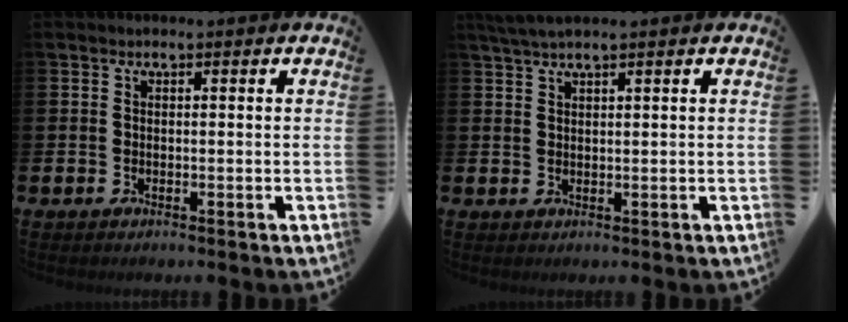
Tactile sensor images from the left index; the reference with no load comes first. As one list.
[{"total": 2.6, "force": [2.1, 0.0, 1.4], "torque": [-0.038, 0.002, 0.040]}]